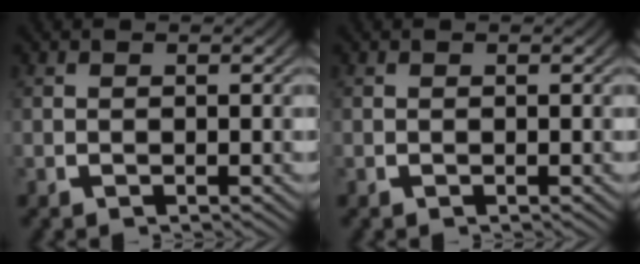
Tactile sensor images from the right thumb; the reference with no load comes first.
{"total": 0.0}